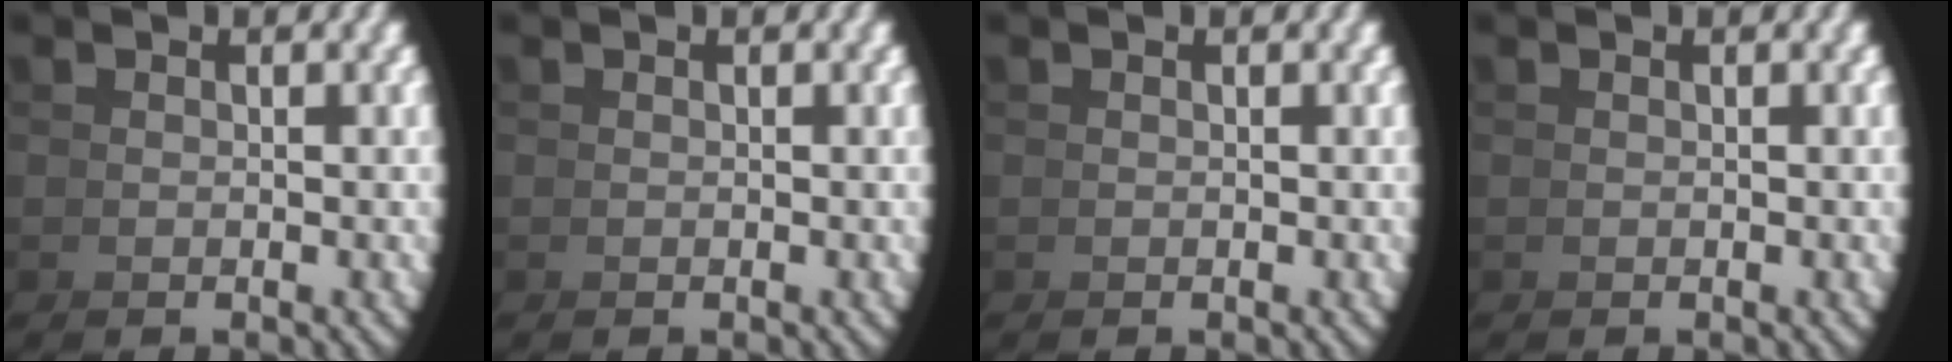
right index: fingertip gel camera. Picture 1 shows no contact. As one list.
[{"total": 0.0}, {"total": 0.0}, {"total": 0.0}]